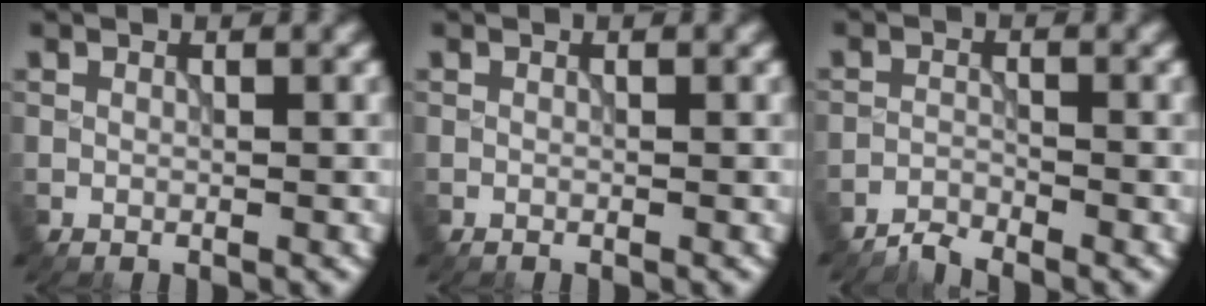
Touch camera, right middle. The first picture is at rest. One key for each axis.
{"total": 0.0}
{"total": 1.8, "fx": -1.8, "fy": 0.1, "fz": 0.2, "tx": 0.000, "ty": 0.002, "tz": -0.042}